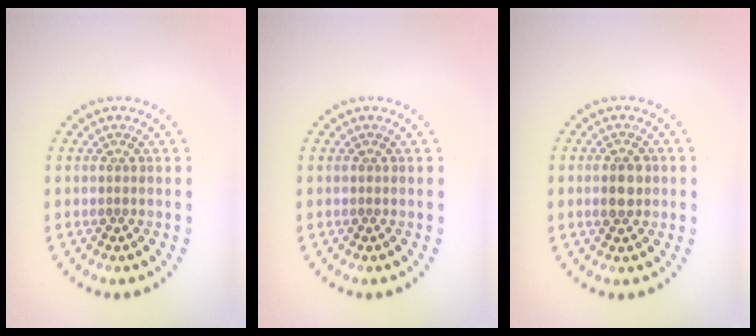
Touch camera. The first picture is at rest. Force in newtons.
{"total": 0.0}
{"total": 2.8, "press": 2.8, "slide": 0.0}